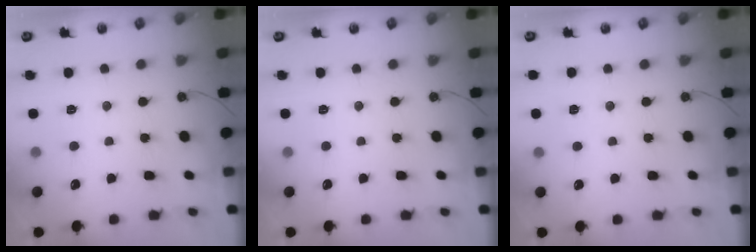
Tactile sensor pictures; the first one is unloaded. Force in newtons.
{"total": 0.0}
{"total": 2.0, "press": 1.7, "slide": 0.9}